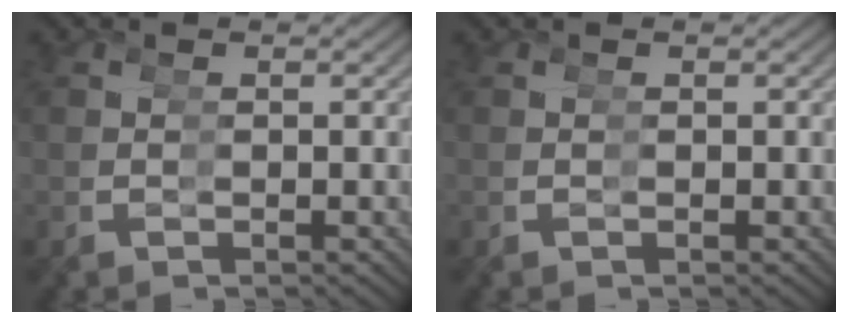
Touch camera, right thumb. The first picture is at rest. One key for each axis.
{"total": 0.0}